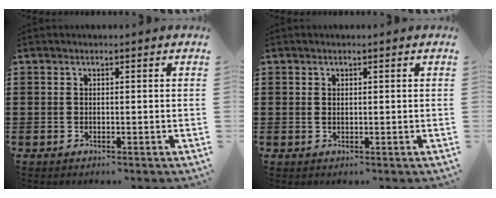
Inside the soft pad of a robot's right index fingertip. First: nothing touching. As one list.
[{"total": 0.5, "force": [0.2, 0.4, 0.3], "torque": [-0.008, 0.001, 0.004]}]